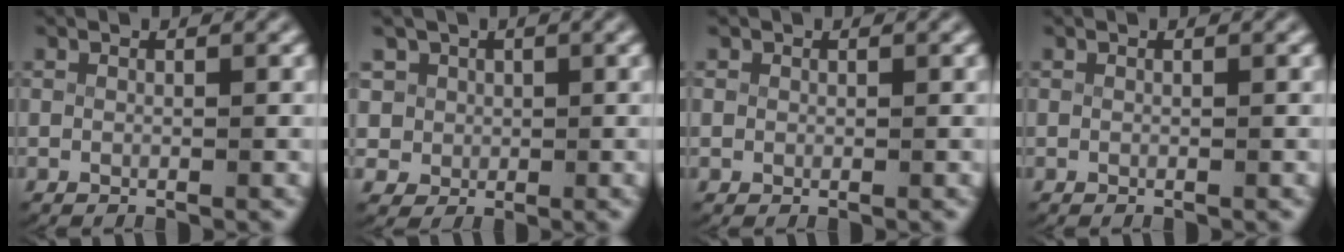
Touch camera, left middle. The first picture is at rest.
{"total": 7.0, "force": [0.4, 6.7, 2.3], "torque": [-0.086, -0.034, 0.017]}
{"total": 1.0, "force": [0.2, 0.9, 0.2], "torque": [-0.012, -0.008, 0.008]}
{"total": 0.0}